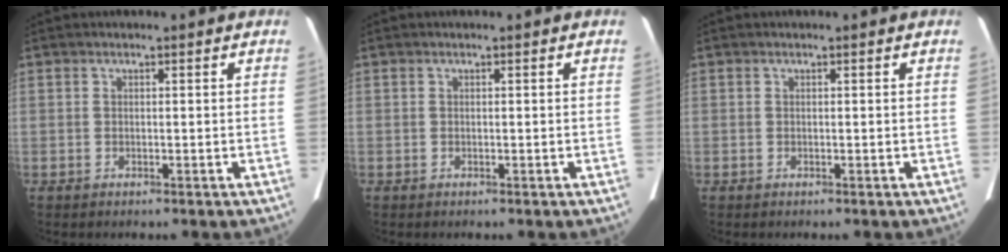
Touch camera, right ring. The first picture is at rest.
{"total": 0.0}
{"total": 0.0}